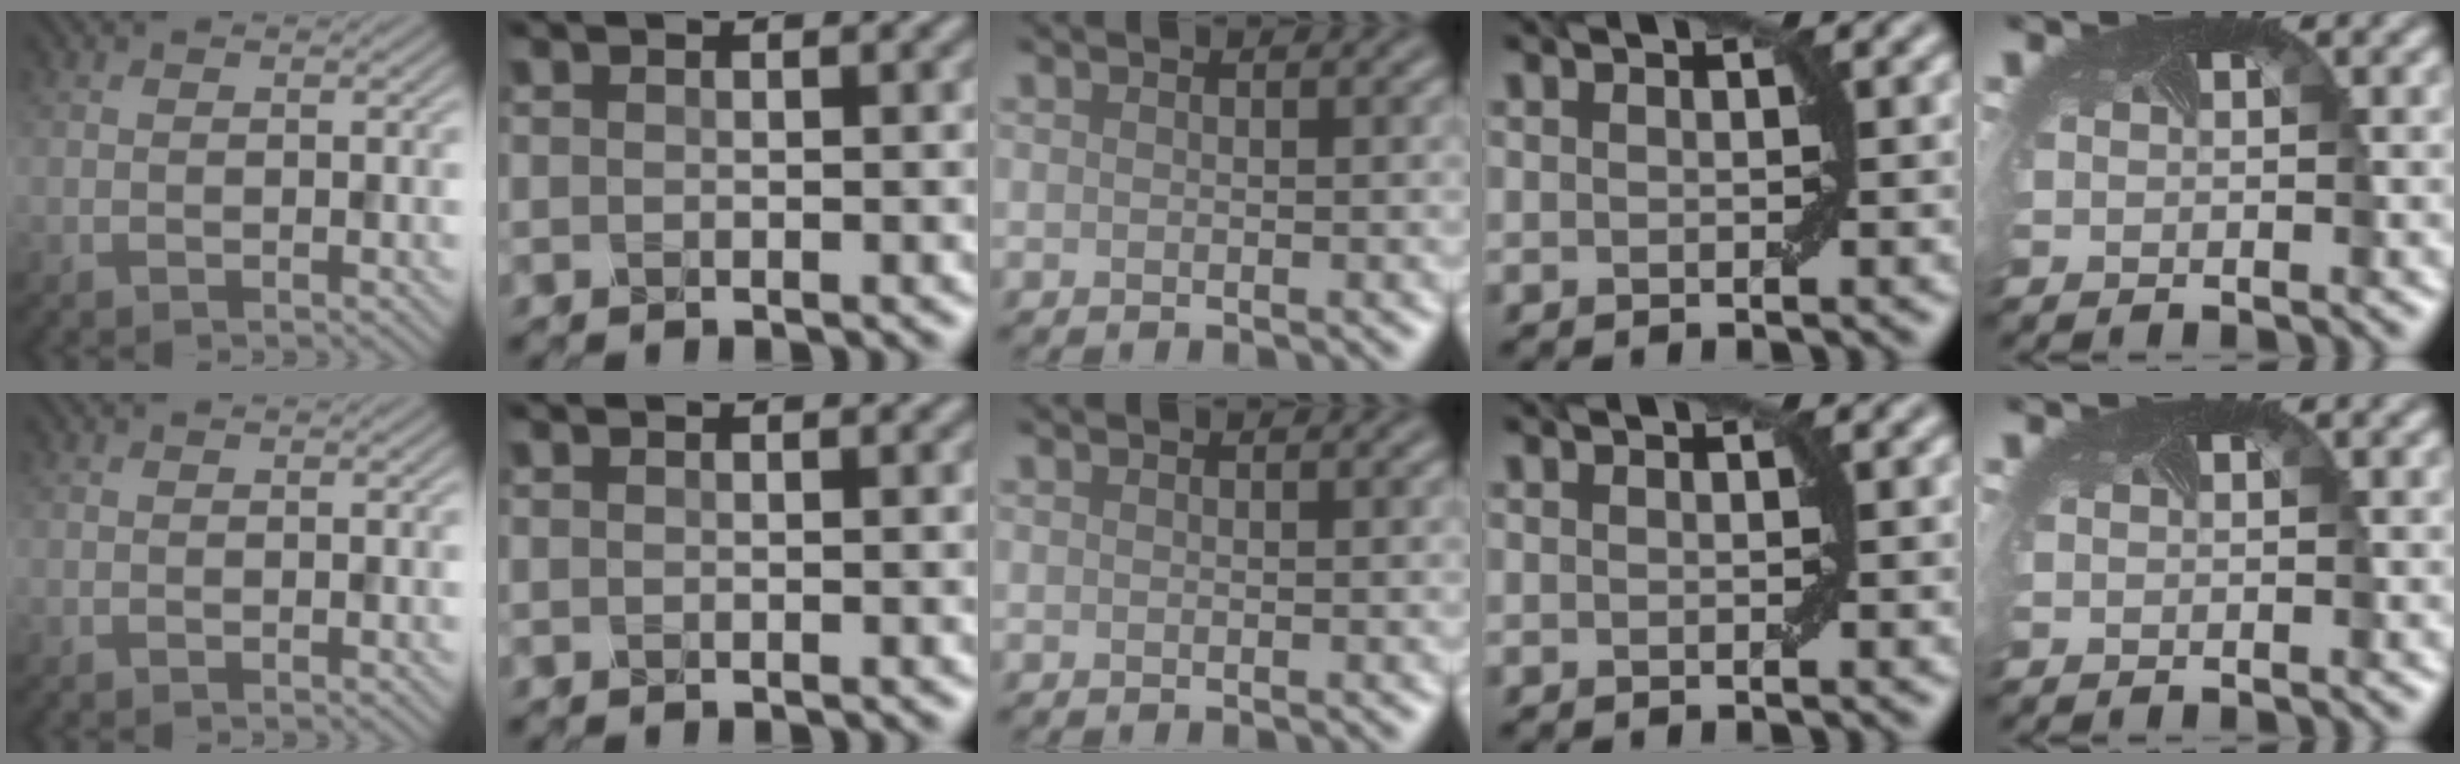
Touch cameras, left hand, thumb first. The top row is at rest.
{}